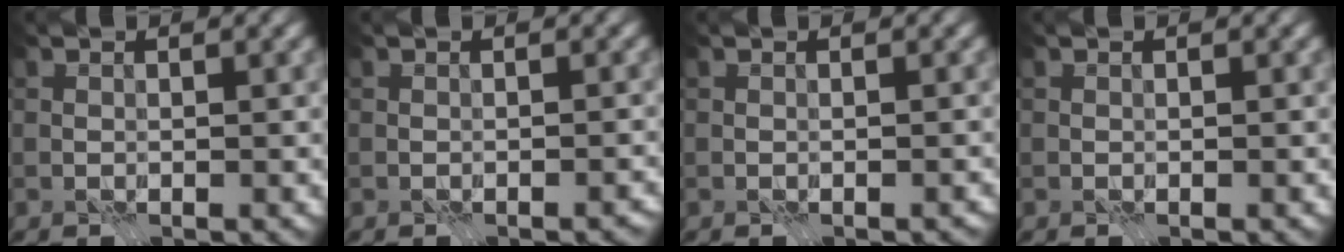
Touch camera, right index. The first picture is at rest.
{"total": 0.6, "force": [-0.5, 0.2, 0.2], "torque": [-0.001, -0.007, -0.004]}
{"total": 0.0}
{"total": 0.0}